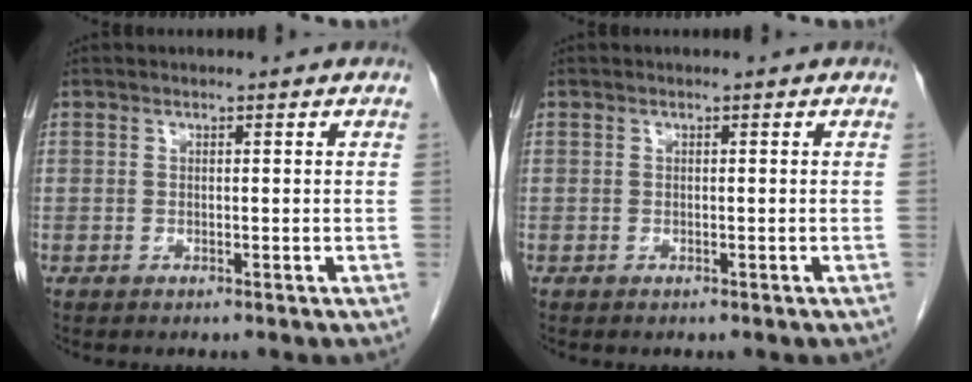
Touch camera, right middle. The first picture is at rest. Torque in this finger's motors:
{"motor_torque": [-0.45, -0.03, -0.03, 0.01]}